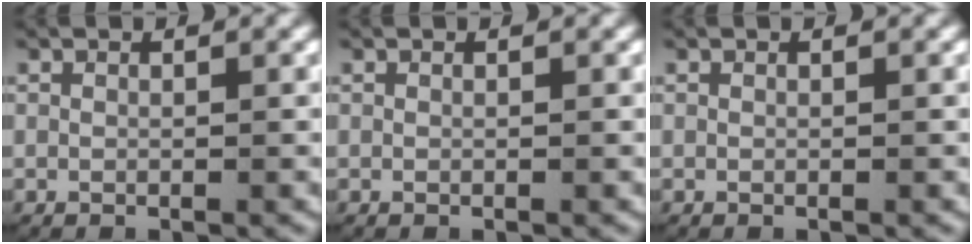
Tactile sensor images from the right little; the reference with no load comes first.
{"total": 0.0}
{"total": 0.0}